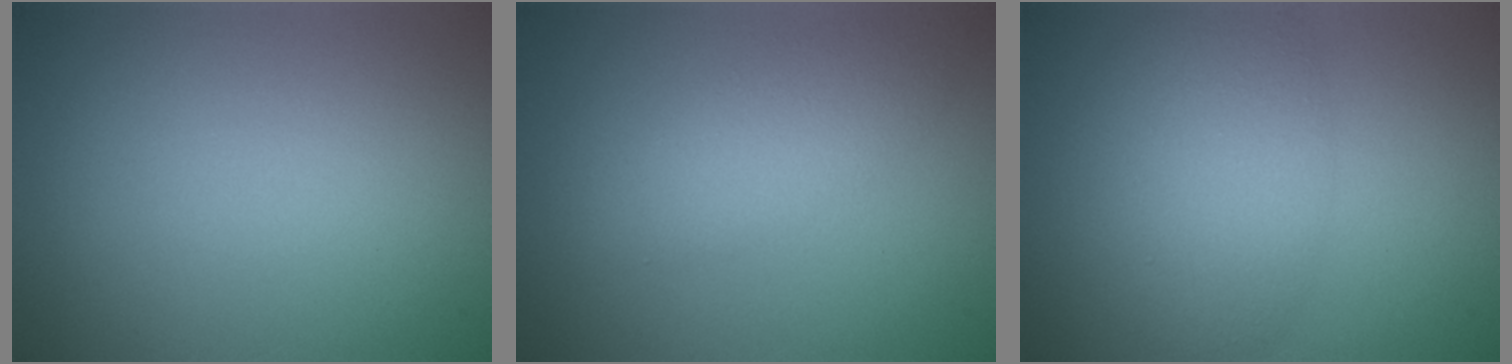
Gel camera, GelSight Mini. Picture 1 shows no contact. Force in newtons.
{"total": 3.3, "press": 3.3, "slide": 0.2}
{"total": 4.4, "press": 4.4, "slide": 0.2}